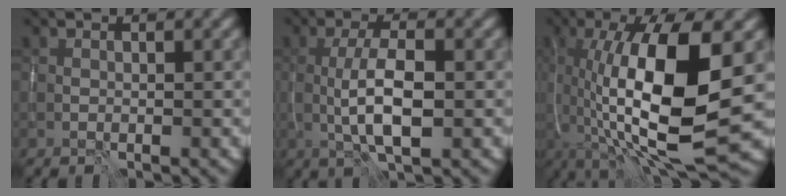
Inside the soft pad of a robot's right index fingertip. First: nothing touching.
{"total": 4.8, "force": [-0.6, 1.5, 4.5], "torque": [-0.091, -0.001, -0.011]}
{"total": 12.9, "force": [-0.9, 3.9, 12.3], "torque": [-0.210, -0.007, -0.014]}